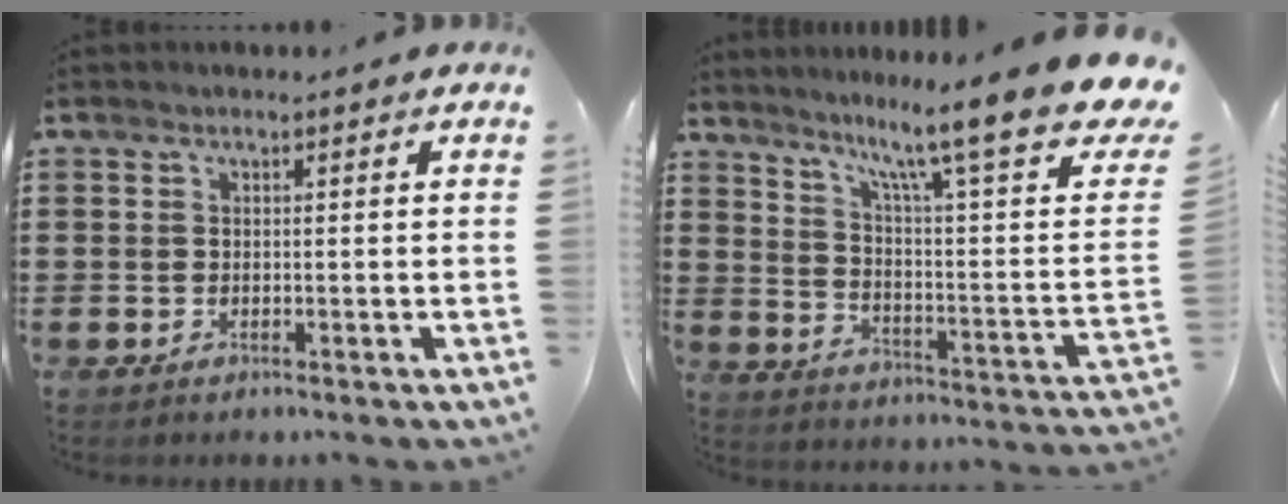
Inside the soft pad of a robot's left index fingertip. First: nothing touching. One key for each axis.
{"total": 13.6, "fx": 9.8, "fy": 1.0, "fz": 9.3, "tx": -0.179, "ty": -0.069, "tz": 0.152}